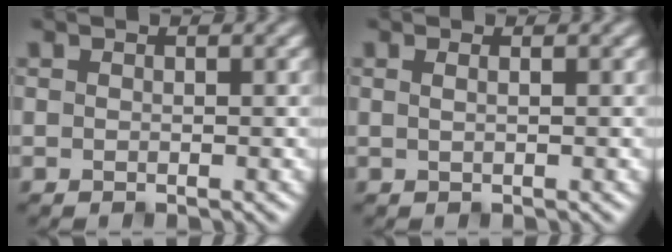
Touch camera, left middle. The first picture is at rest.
{"total": 2.2, "force": [1.1, 1.2, 1.4], "torque": [0.000, 0.007, -0.013]}